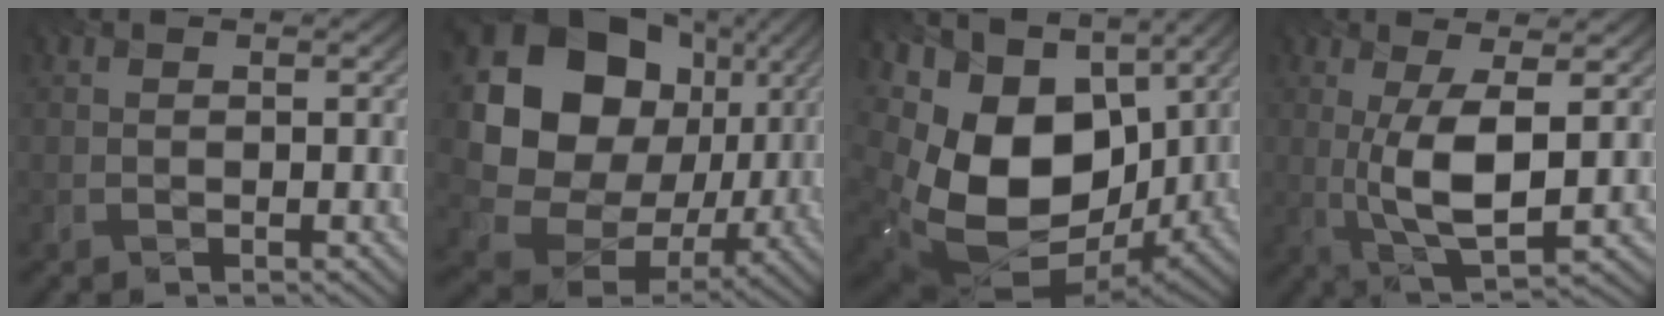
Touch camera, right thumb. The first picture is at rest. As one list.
[{"total": 19.8, "force": [3.2, 16.8, 10.0], "torque": [-0.254, -0.009, 0.082]}, {"total": 19.1, "force": [0.0, 13.3, 13.7], "torque": [-0.311, -0.035, 0.027]}, {"total": 7.6, "force": [-0.5, 2.5, 7.1], "torque": [-0.147, 0.001, -0.007]}]